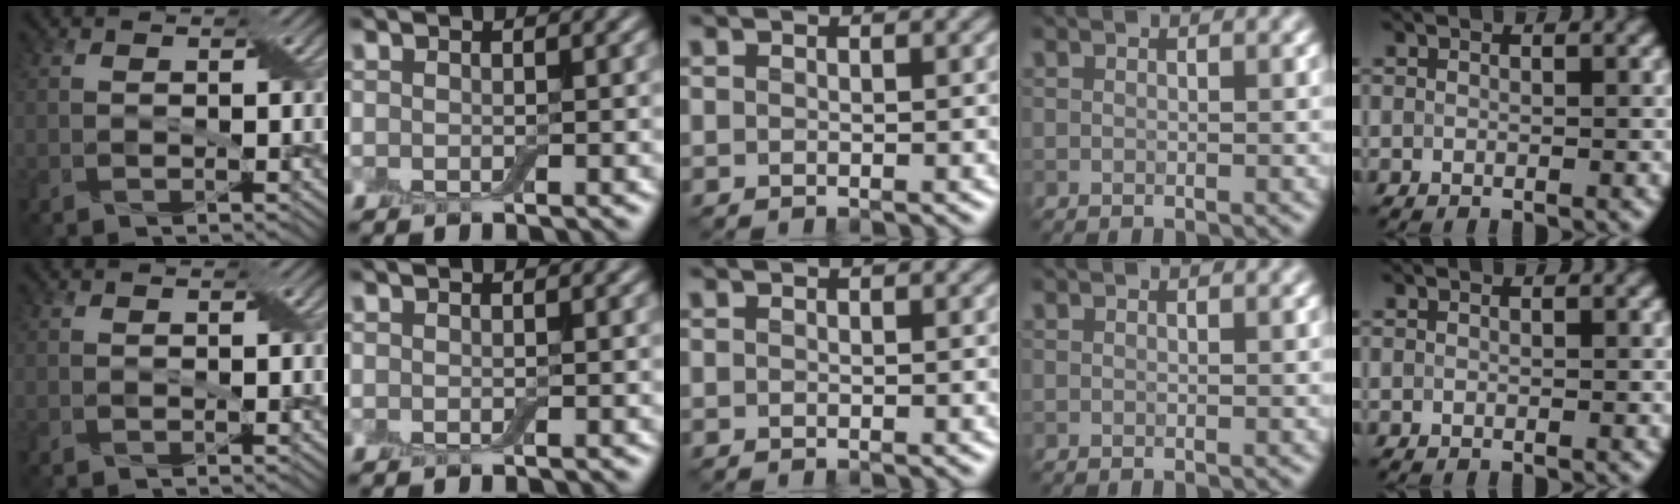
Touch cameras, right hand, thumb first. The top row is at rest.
{}